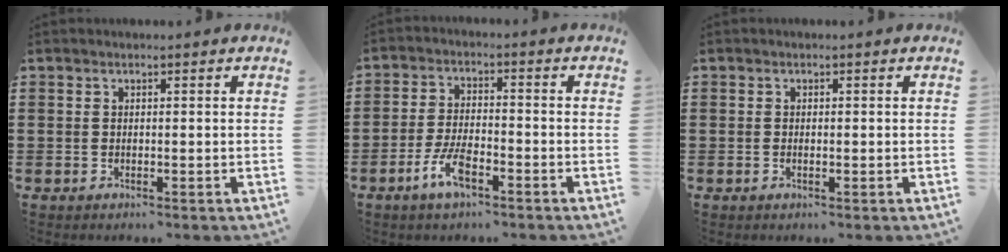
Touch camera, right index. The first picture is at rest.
{"total": 6.0, "force": [-3.3, 2.1, 4.5], "torque": [-0.107, -0.001, -0.067]}
{"total": 0.6, "force": [-0.1, 0.3, 0.6], "torque": [-0.012, -0.002, -0.001]}